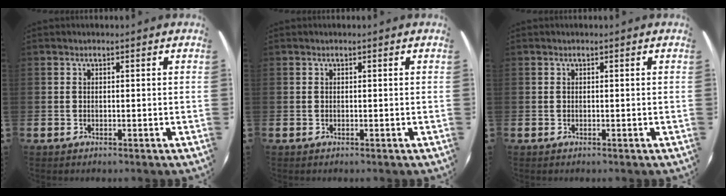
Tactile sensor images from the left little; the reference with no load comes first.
{"total": 0.0}
{"total": 0.0}